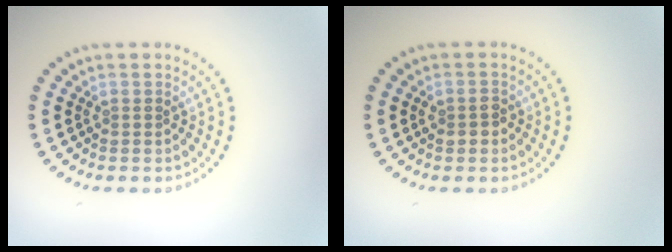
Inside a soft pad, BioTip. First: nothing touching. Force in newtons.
{"total": 1.5, "press": 1.5, "slide": 0.1}